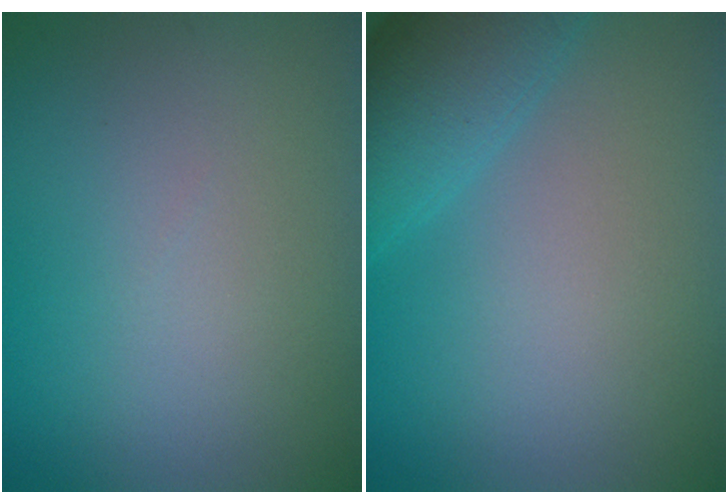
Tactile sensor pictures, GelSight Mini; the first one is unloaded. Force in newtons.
{"total": 6.6, "press": 6.6, "slide": 0.2}